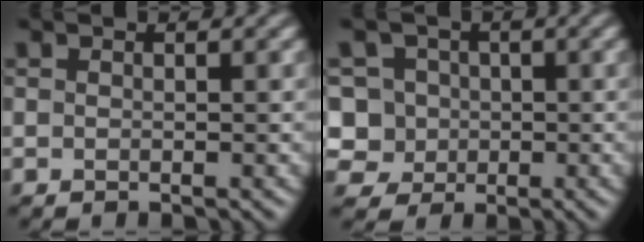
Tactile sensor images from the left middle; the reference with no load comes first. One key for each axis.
{"total": 6.2, "fx": 0.2, "fy": 5.7, "fz": 2.4, "tx": -0.034, "ty": 0.034, "tz": -0.018}